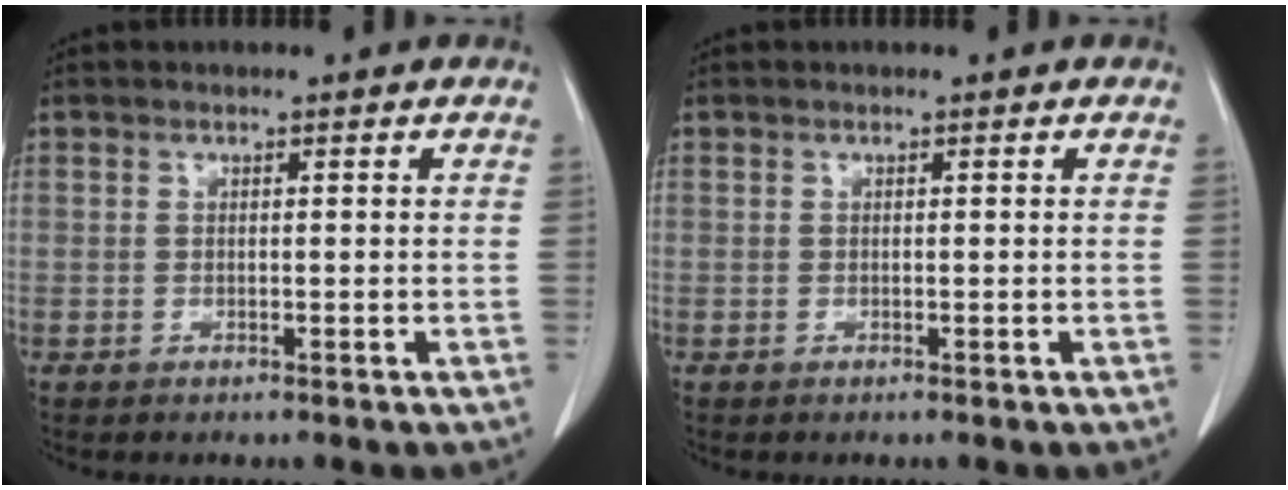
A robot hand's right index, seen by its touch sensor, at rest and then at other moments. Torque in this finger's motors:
{"motor_torque": [0.00, 0.00, 0.03, 0.00]}